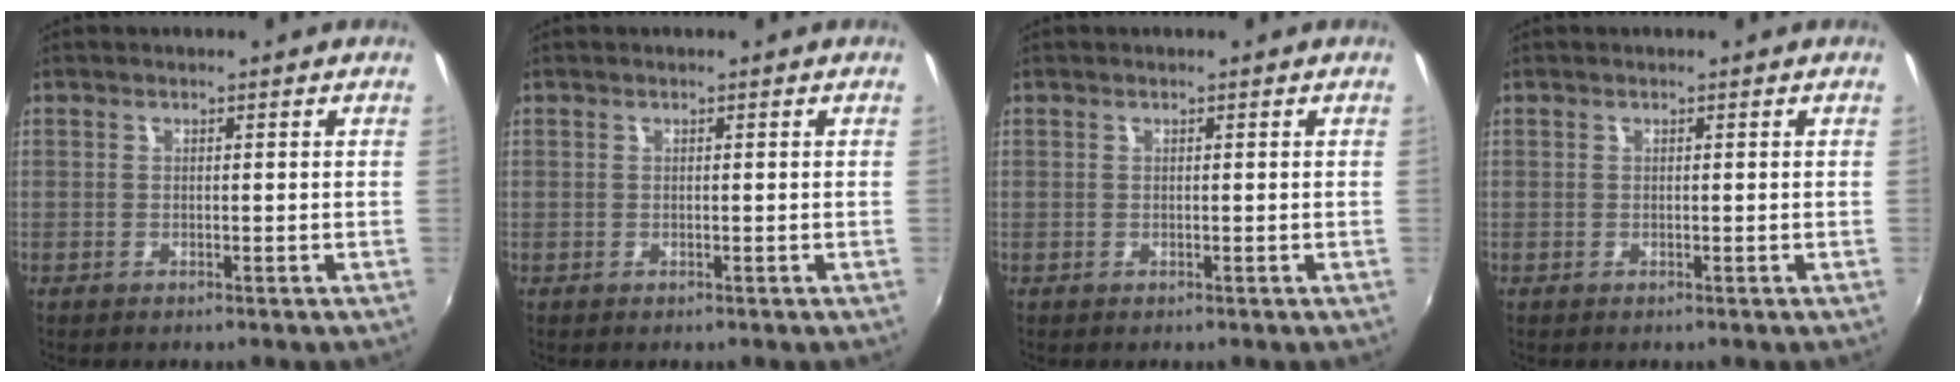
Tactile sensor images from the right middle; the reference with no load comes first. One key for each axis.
{"total": 0.0}
{"total": 0.0}
{"total": 0.0}